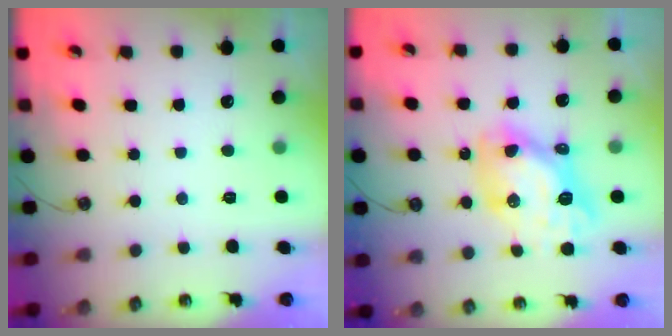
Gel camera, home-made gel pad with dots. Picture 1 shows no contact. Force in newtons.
{"total": 13.0, "press": 12.9, "slide": 1.3}